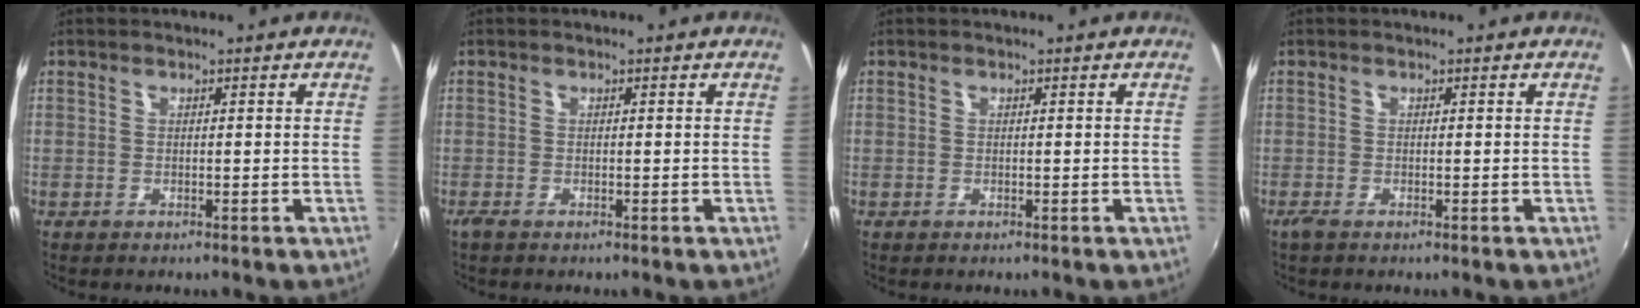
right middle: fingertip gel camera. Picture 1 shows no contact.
{"total": 0.7, "force": [-0.6, 0.1, 0.4], "torque": [-0.010, -0.004, -0.013]}
{"total": 0.0}
{"total": 1.0, "force": [-0.7, 0.1, 0.7], "torque": [-0.016, -0.004, -0.015]}